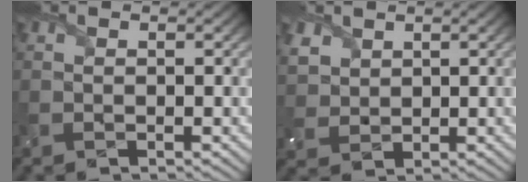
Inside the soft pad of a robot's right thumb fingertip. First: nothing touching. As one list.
[{"total": 3.6, "force": [2.2, 2.6, 1.2], "torque": [-0.047, -0.002, 0.050]}]